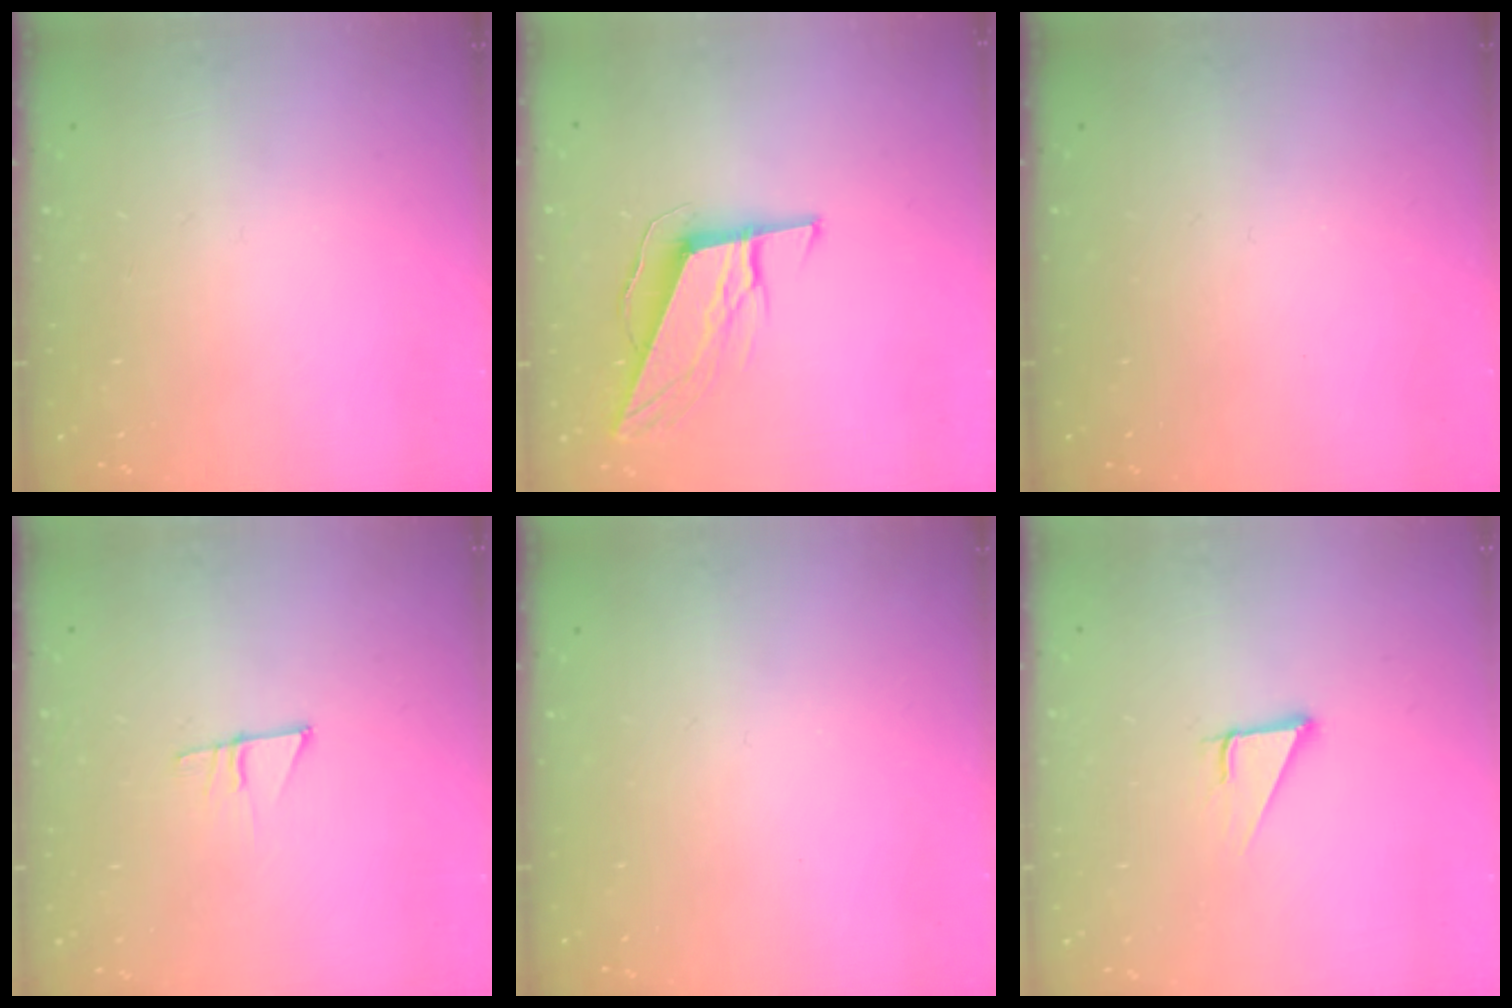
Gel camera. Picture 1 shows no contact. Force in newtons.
{"total": 10.1, "press": 10.0, "slide": 1.6}
{"total": 0.0}
{"total": 7.0, "press": 7.0, "slide": 0.5}
{"total": 0.0}
{"total": 2.9, "press": 2.9, "slide": 0.1}